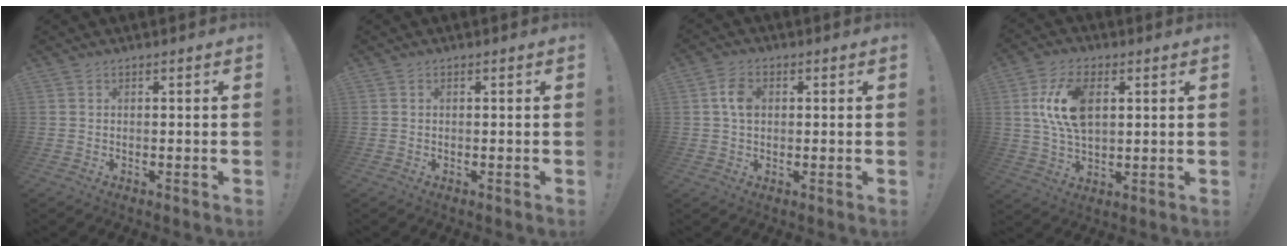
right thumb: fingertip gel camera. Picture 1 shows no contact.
{"total": 0.0}
{"total": 5.6, "force": [0.7, 4.0, 3.8], "torque": [-0.051, 0.005, 0.011]}
{"total": 13.2, "force": [3.5, 7.5, 10.2], "torque": [-0.200, 0.001, 0.061]}